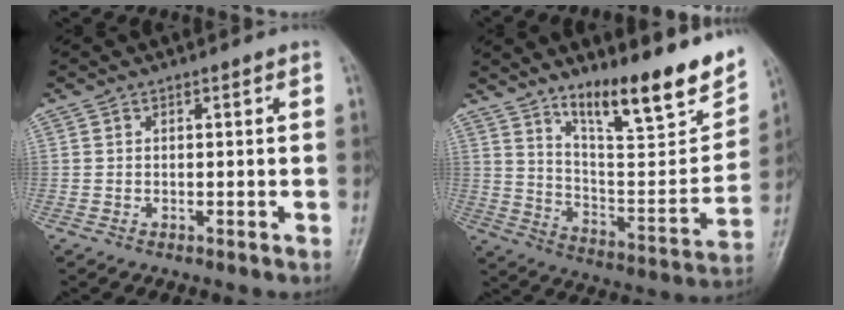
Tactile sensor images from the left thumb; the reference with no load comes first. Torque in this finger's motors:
{"motor_torque": [1.05, 0.81, 1.49, -1.29, 0.12]}